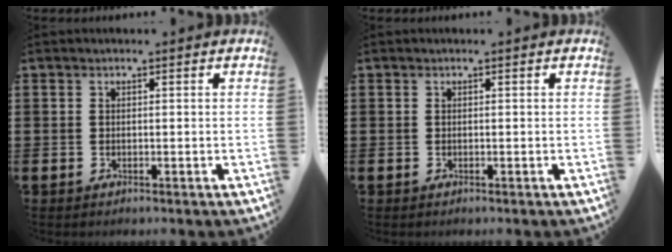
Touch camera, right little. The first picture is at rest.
{"total": 0.0}